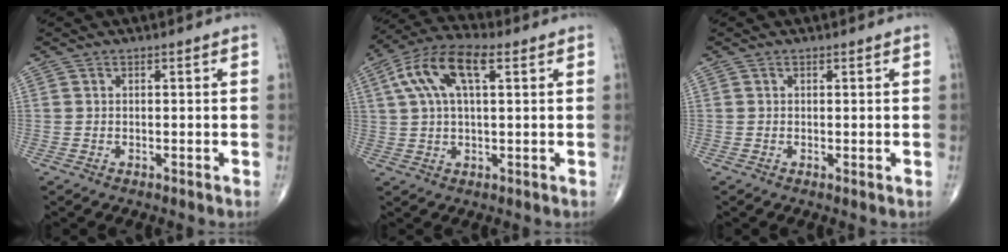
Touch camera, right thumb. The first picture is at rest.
{"total": 11.9, "force": [3.9, 4.9, 10.1], "torque": [-0.206, 0.026, 0.068]}
{"total": 0.5, "force": [0.1, 0.1, 0.5], "torque": [-0.012, -0.003, 0.001]}